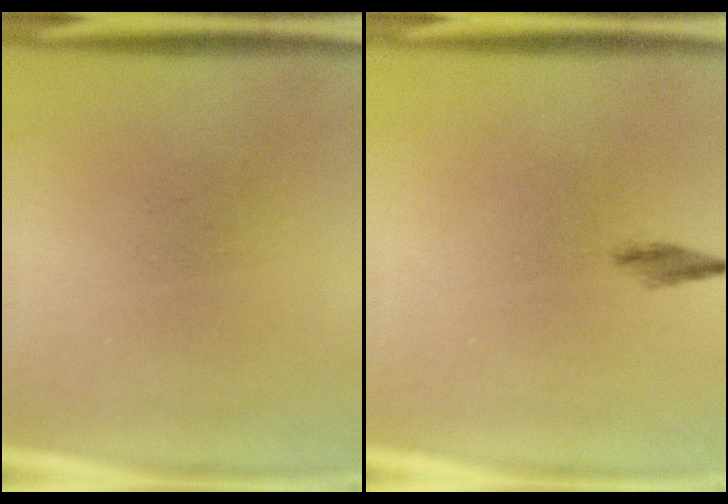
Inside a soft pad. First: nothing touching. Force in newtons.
{"total": 1.3}